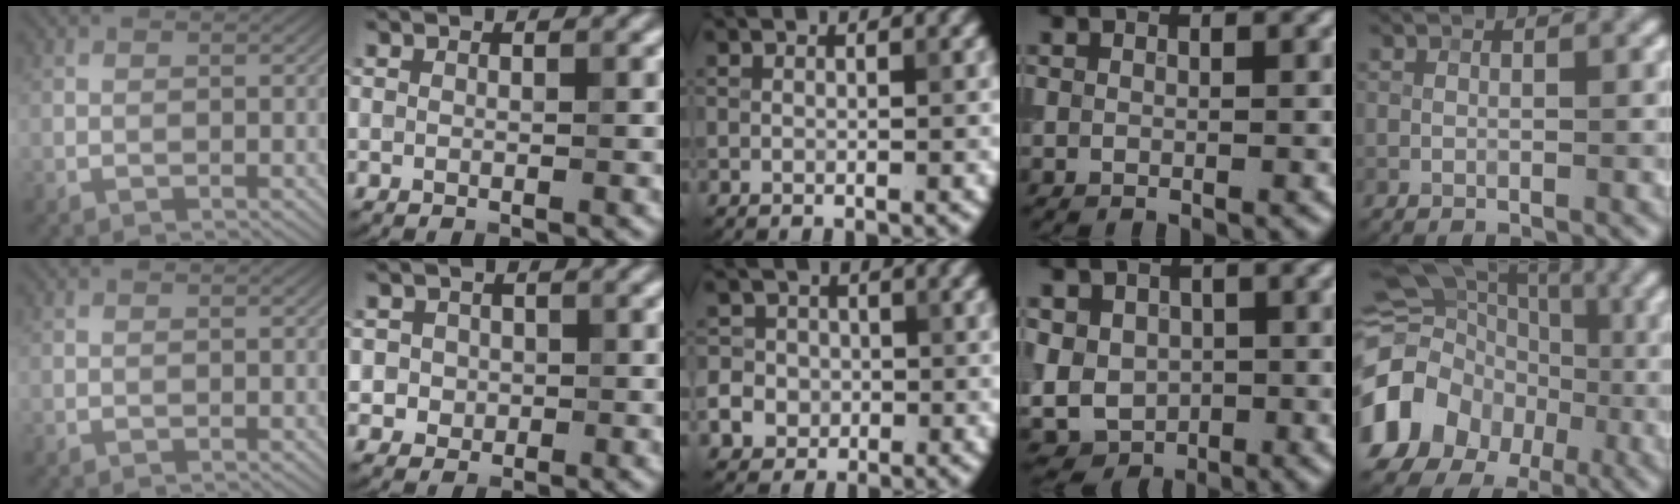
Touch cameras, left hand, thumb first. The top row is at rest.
{"index": {"total": 3.2, "force": [0.6, 3.0, 1.0], "torque": [-0.002, 0.020, 0.003]}, "middle": {"total": 8.4, "force": [-2.7, 7.6, 2.3], "torque": [-0.055, -0.004, -0.078]}, "ring": {"total": 6.5, "force": [-0.5, 5.7, 3.2], "torque": [-0.064, 0.000, -0.021]}, "little": {"total": 12.8, "force": [-3.6, 11.1, 5.2], "torque": [-0.118, -0.003, -0.076]}}